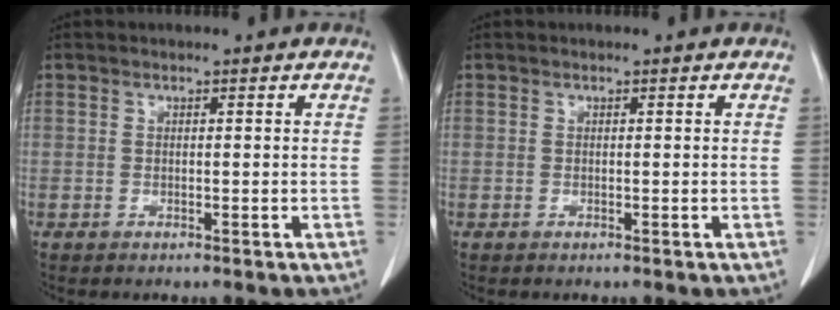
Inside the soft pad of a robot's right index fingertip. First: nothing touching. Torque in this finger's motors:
{"motor_torque": [0.00, 0.00, 0.00, 0.00]}